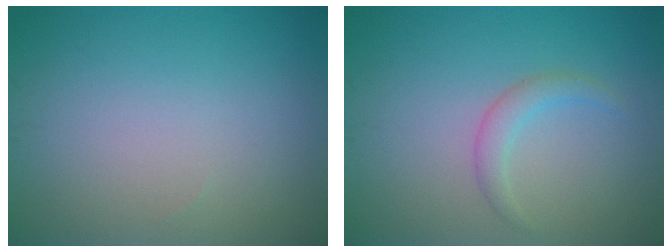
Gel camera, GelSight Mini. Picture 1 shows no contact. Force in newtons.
{"total": 1.7, "press": 1.7, "slide": 0.1}